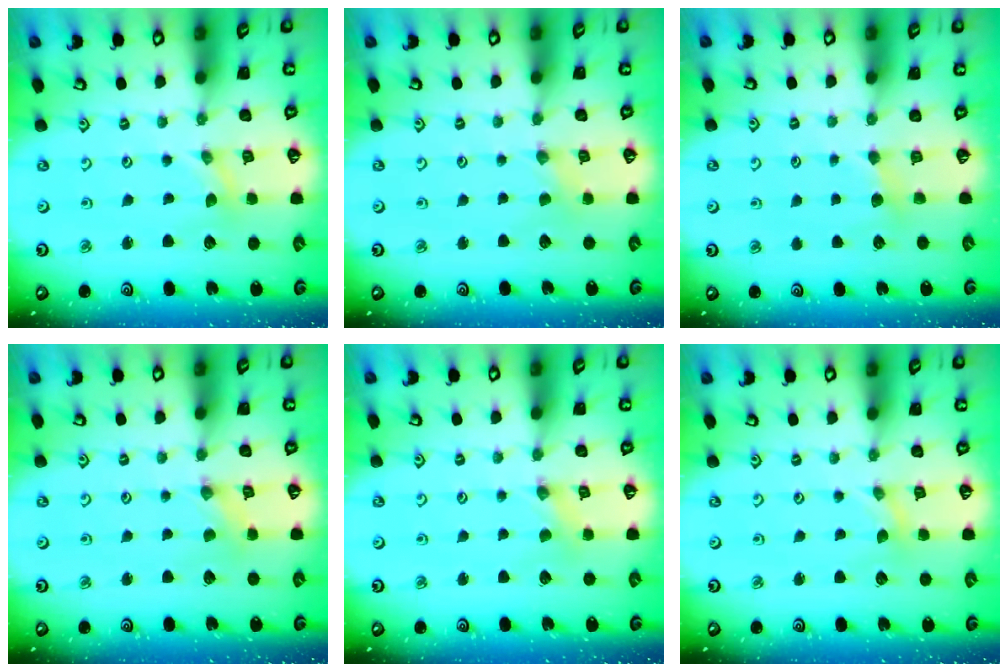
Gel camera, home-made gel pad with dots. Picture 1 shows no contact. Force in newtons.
{"total": 0.0}
{"total": 3.4, "press": 3.4, "slide": 0.5}
{"total": 0.0}
{"total": 1.7, "press": 1.7, "slide": 0.3}
{"total": 0.0}